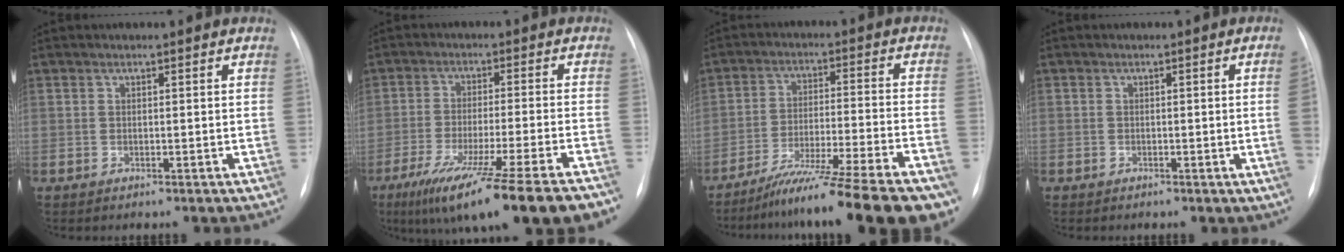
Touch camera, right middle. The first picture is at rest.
{"total": 19.8, "force": [-14.1, 0.2, 14.0], "torque": [-0.172, -0.055, -0.221]}
{"total": 20.3, "force": [-16.0, 0.2, 12.6], "torque": [-0.144, -0.020, -0.248]}
{"total": 2.1, "force": [-0.3, -0.5, 2.0], "torque": [-0.027, 0.001, -0.005]}